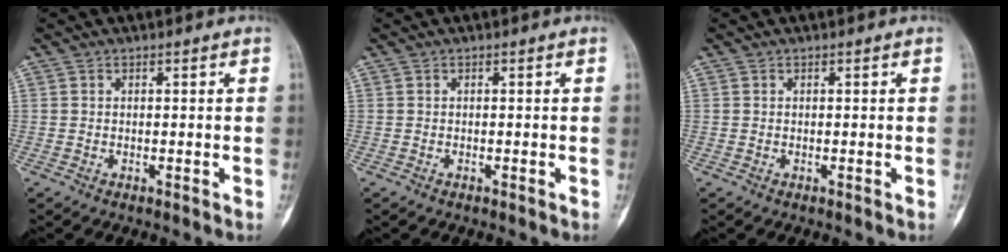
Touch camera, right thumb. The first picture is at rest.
{"total": 0.0}
{"total": 0.0}